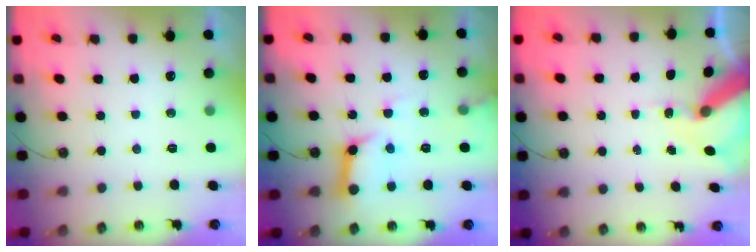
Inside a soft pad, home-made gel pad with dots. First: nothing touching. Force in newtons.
{"total": 13.5, "press": 13.4, "slide": 1.7}
{"total": 10.3, "press": 10.2, "slide": 1.4}